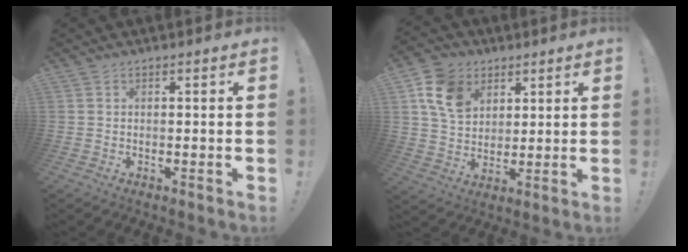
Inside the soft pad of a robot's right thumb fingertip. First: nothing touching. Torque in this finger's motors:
{"motor_torque": [0.05, 0.12, 0.32, 0.24, 0.05]}